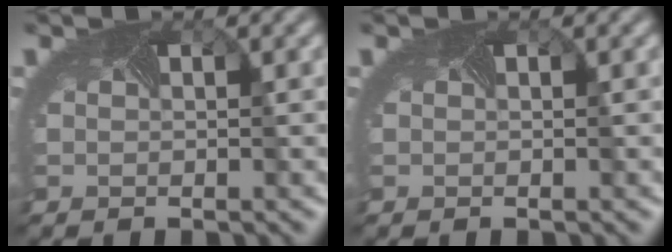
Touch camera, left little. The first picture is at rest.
{"total": 0.0}